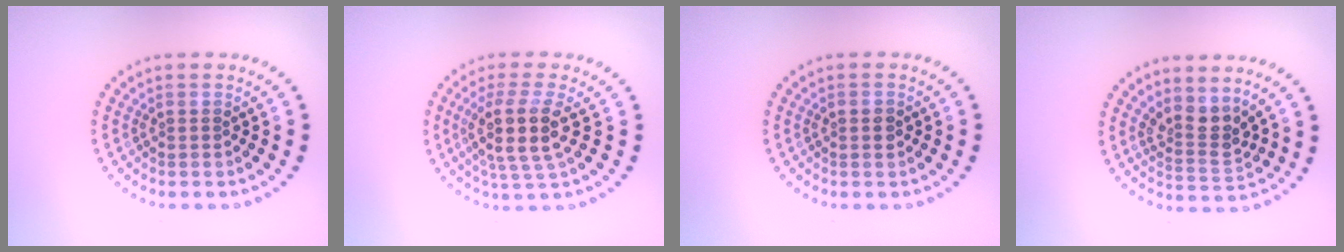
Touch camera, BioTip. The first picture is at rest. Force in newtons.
{"total": 4.2, "press": 3.5, "slide": 2.2}
{"total": 1.3, "press": 1.3, "slide": 0.1}
{"total": 2.7, "press": 2.0, "slide": 1.8}